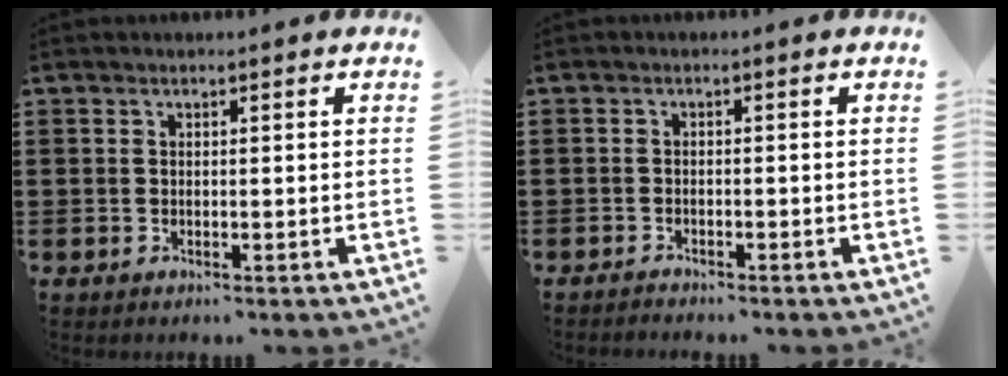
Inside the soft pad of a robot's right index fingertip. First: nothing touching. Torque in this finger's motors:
{"motor_torque": [-0.45, 0.50, -0.27, -0.14]}